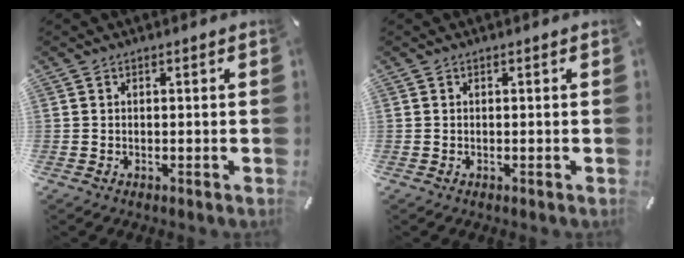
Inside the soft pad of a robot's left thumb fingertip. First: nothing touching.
{"total": 0.0}